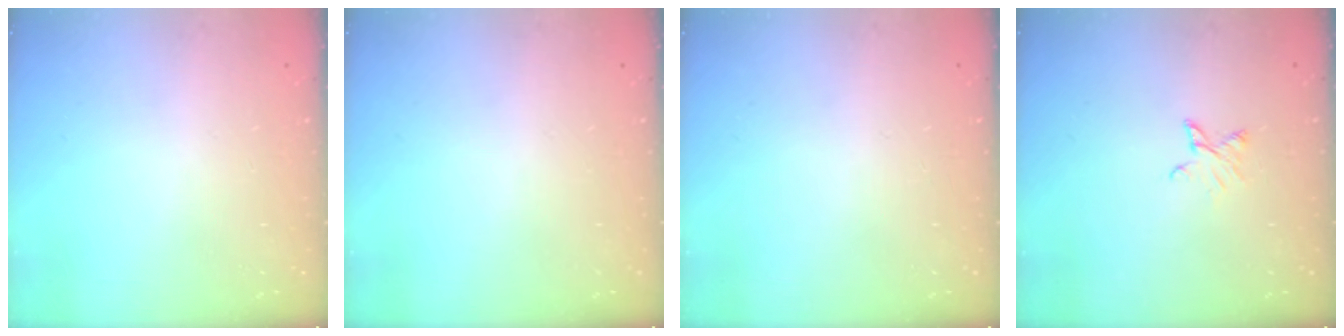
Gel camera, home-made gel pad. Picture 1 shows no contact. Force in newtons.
{"total": 0.0}
{"total": 0.0}
{"total": 3.7, "press": 3.7, "slide": 0.4}